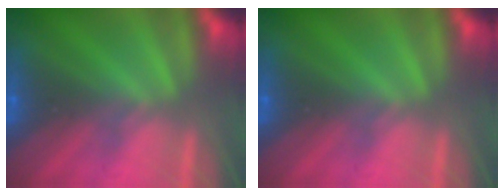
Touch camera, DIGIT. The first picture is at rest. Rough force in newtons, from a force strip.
{"total": 0.0}